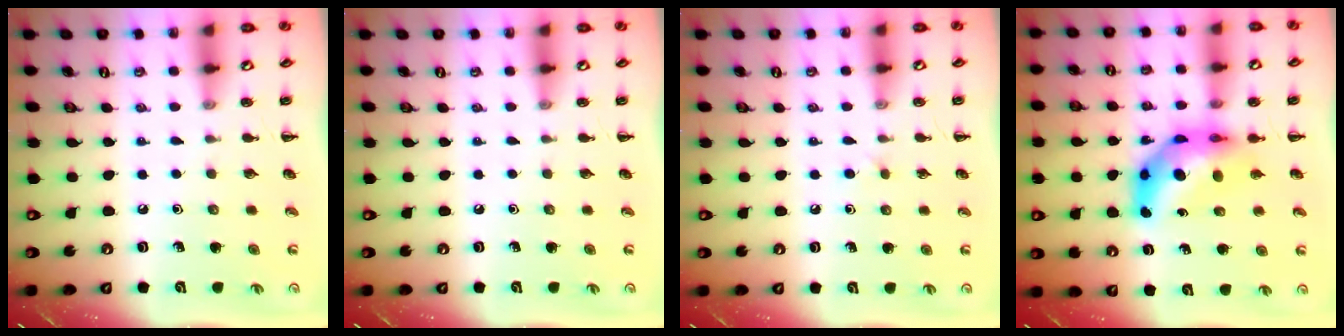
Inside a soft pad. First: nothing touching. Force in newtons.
{"total": 0.0}
{"total": 2.2, "press": 2.0, "slide": 1.0}
{"total": 9.4, "press": 9.0, "slide": 2.9}